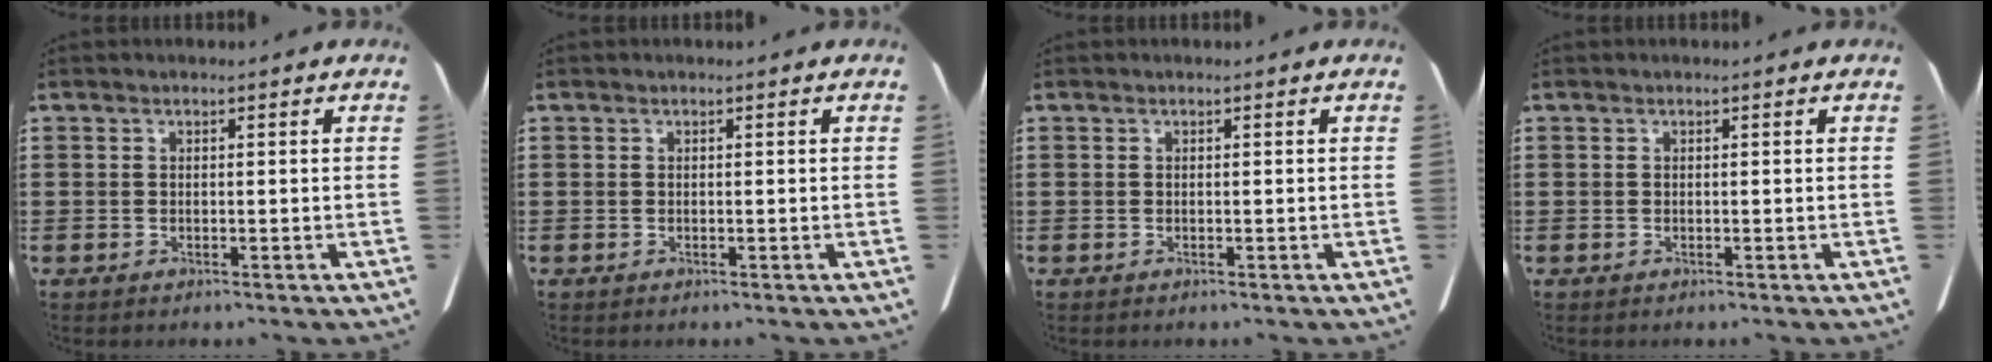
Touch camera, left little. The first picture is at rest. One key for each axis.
{"total": 0.0}
{"total": 0.0}
{"total": 0.0}